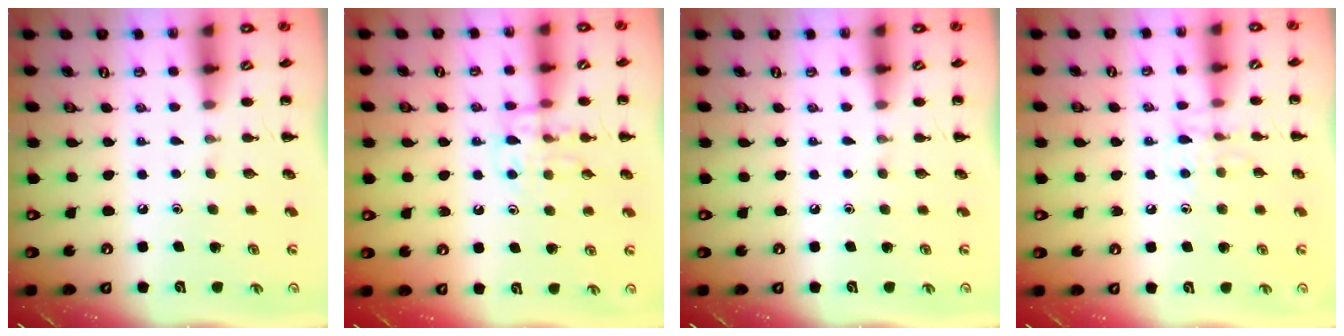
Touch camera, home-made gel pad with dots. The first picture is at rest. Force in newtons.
{"total": 11.0, "press": 11.0, "slide": 1.1}
{"total": 0.0}
{"total": 7.0, "press": 6.9, "slide": 1.1}